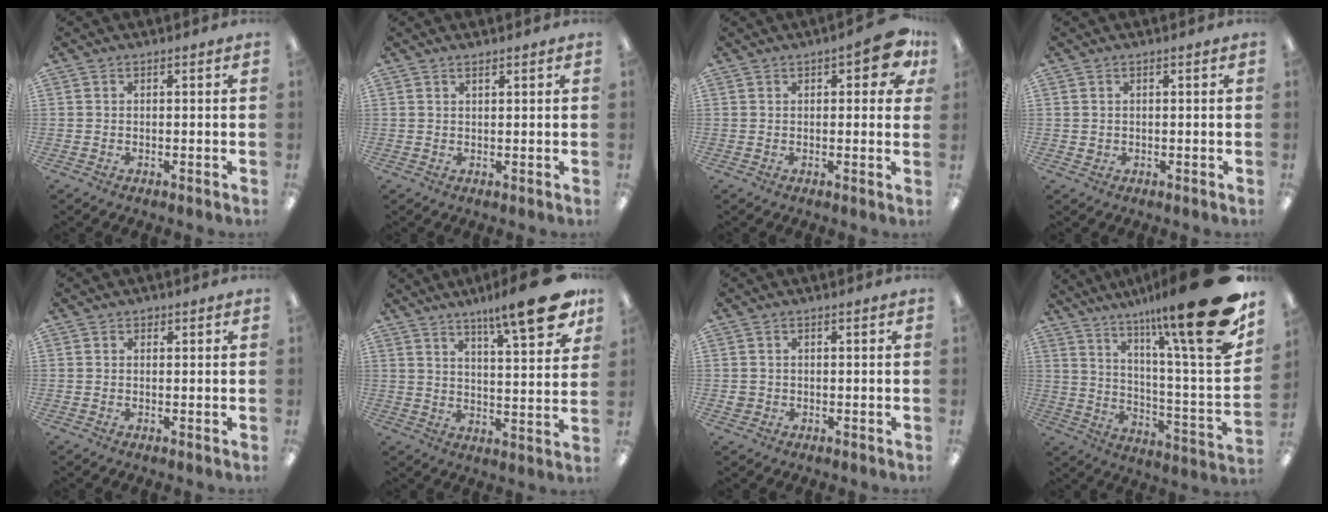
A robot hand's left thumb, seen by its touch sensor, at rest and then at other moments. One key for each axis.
{"total": 1.4, "fx": 1.2, "fy": 0.2, "fz": 0.8, "tx": -0.018, "ty": 0.000, "tz": 0.021}
{"total": 8.2, "fx": 3.4, "fy": 3.0, "fz": 6.9, "tx": -0.084, "ty": -0.006, "tz": 0.051}
{"total": 0.9, "fx": 0.6, "fy": 0.6, "fz": 0.5, "tx": -0.010, "ty": 0.003, "tz": 0.009}
{"total": 0.8, "fx": 0.6, "fy": 0.4, "fz": 0.4, "tx": -0.002, "ty": -0.001, "tz": 0.008}
{"total": 16.0, "fx": 11.0, "fy": 3.2, "fz": 11.2, "tx": -0.160, "ty": -0.066, "tz": 0.170}
{"total": 1.6, "fx": 0.2, "fy": 1.4, "fz": 0.7, "tx": -0.016, "ty": 0.004, "tz": 0.001}
{"total": 24.9, "fx": 15.5, "fy": 3.5, "fz": 19.1, "tx": -0.282, "ty": -0.112, "tz": 0.247}